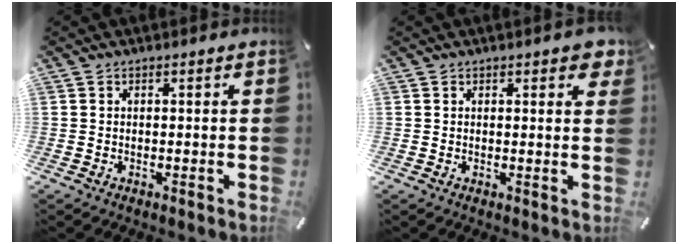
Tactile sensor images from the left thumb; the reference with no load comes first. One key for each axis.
{"total": 2.7, "fx": 1.8, "fy": 1.0, "fz": 1.7, "tx": -0.015, "ty": -0.007, "tz": 0.026}